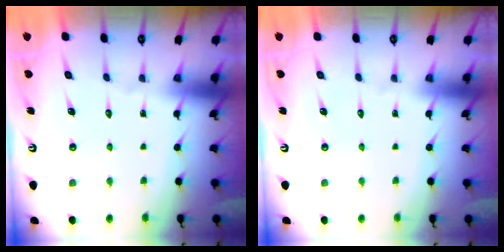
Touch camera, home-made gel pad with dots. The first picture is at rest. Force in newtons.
{"total": 0.0}